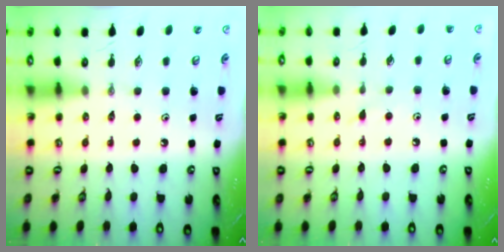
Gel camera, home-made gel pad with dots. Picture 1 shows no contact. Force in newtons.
{"total": 3.5, "press": 3.5, "slide": 0.4}